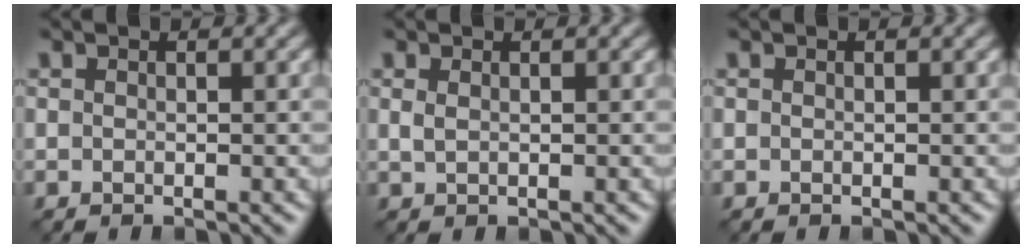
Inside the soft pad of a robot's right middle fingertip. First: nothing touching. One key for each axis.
{"total": 0.7, "fx": 0.3, "fy": 0.3, "fz": 0.5, "tx": -0.015, "ty": 0.000, "tz": 0.008}
{"total": 0.0}